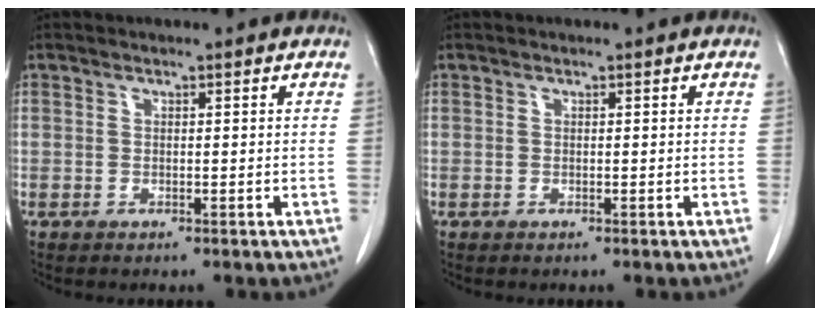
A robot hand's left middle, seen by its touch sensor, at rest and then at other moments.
{"total": 0.0}